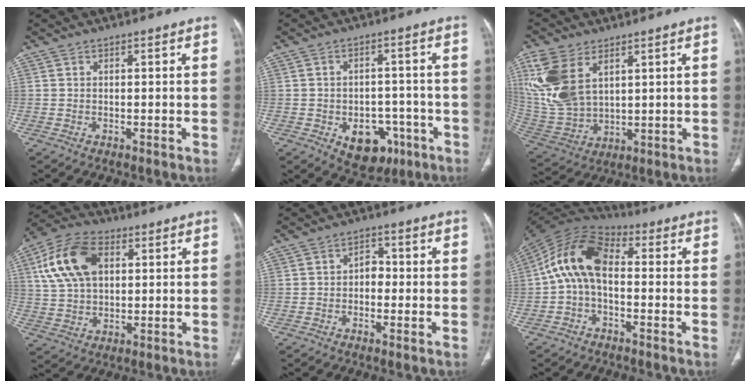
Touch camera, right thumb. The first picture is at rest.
{"total": 10.4, "force": [-4.4, 7.3, 6.0], "torque": [-0.046, 0.030, -0.048]}
{"total": 15.5, "force": [6.1, 9.3, 10.7], "torque": [-0.239, -0.016, 0.138]}
{"total": 14.4, "force": [4.3, 9.1, 10.3], "torque": [-0.192, 0.011, 0.078]}
{"total": 3.8, "force": [-0.4, 2.5, 2.8], "torque": [-0.027, 0.010, -0.013]}
{"total": 12.3, "force": [-0.2, 7.3, 9.9], "torque": [-0.176, 0.035, -0.019]}